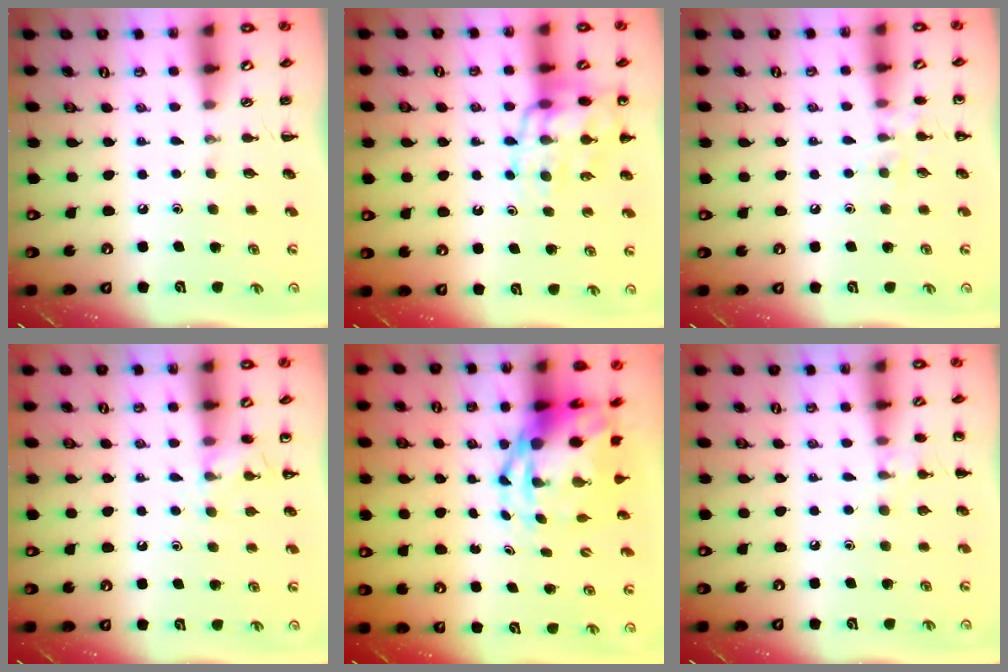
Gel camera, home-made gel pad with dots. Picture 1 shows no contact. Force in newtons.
{"total": 17.8, "press": 17.4, "slide": 3.5}
{"total": 7.2, "press": 7.0, "slide": 1.6}
{"total": 7.4, "press": 7.0, "slide": 2.3}
{"total": 8.1, "press": 7.8, "slide": 2.1}
{"total": 7.0, "press": 6.6, "slide": 2.1}